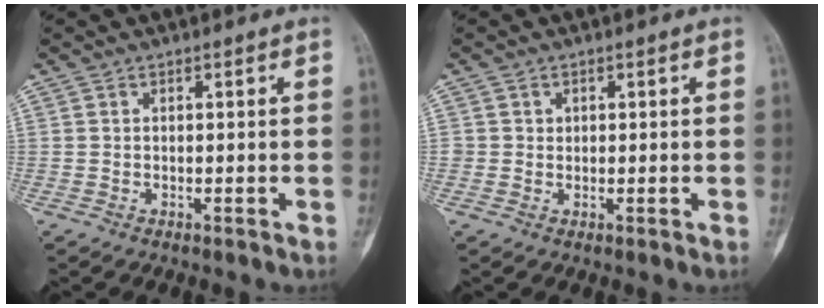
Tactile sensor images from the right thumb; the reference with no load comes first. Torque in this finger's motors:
{"motor_torque": [-0.06, 0.01, 0.20, 0.28, -0.01]}